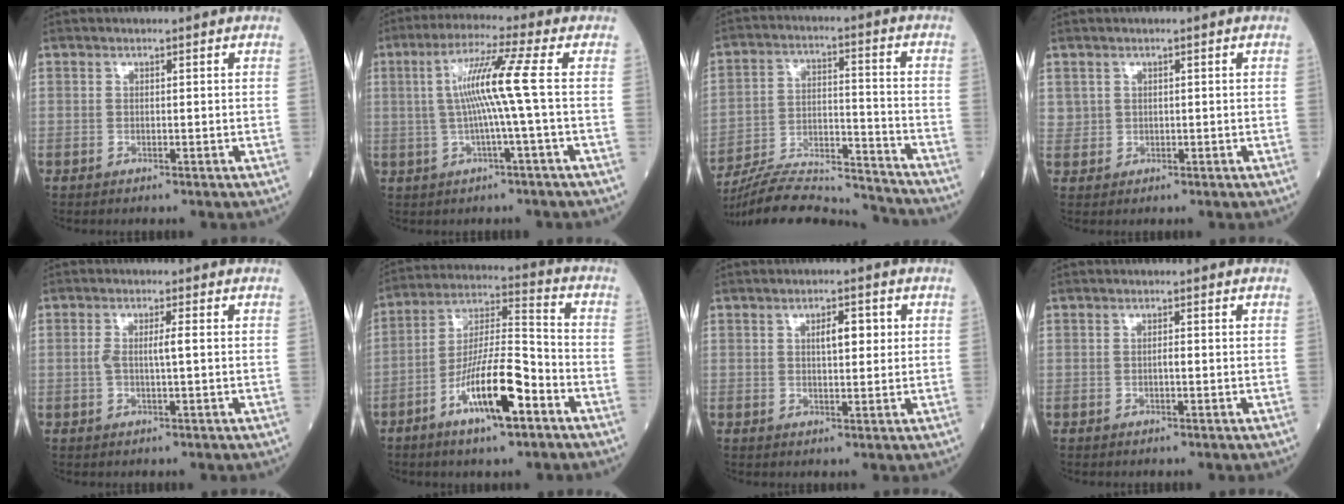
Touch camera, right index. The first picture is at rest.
{"total": 8.5, "force": [0.3, -1.6, 8.3], "torque": [-0.160, 0.015, 0.010]}
{"total": 20.4, "force": [-19.5, 1.4, 5.6], "torque": [-0.119, 0.003, -0.306]}
{"total": 1.6, "force": [0.8, 1.5, 0.1], "torque": [0.011, 0.004, 0.010]}
{"total": 3.0, "force": [0.1, 0.3, 3.0], "torque": [-0.060, 0.004, 0.002]}
{"total": 13.7, "force": [-6.4, 2.4, 11.9], "torque": [-0.221, -0.001, -0.115]}
{"total": 3.6, "force": [1.0, 1.3, 3.2], "torque": [-0.052, 0.007, 0.015]}
{"total": 0.6, "force": [-0.2, 0.1, 0.6], "torque": [-0.010, 0.002, -0.004]}